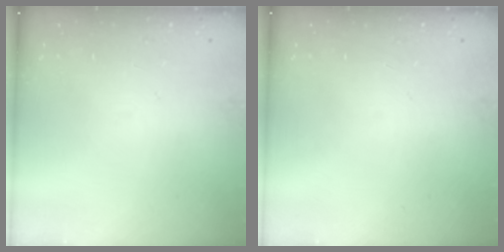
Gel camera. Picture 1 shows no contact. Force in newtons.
{"total": 0.0}